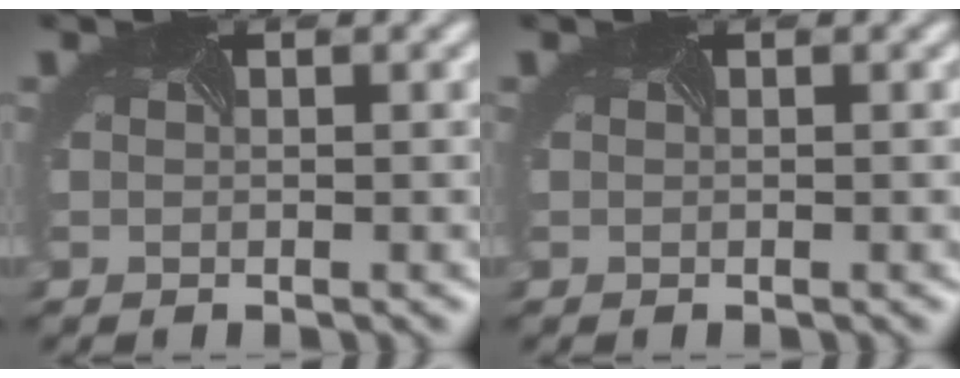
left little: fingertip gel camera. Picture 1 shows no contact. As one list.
[{"total": 0.0}]